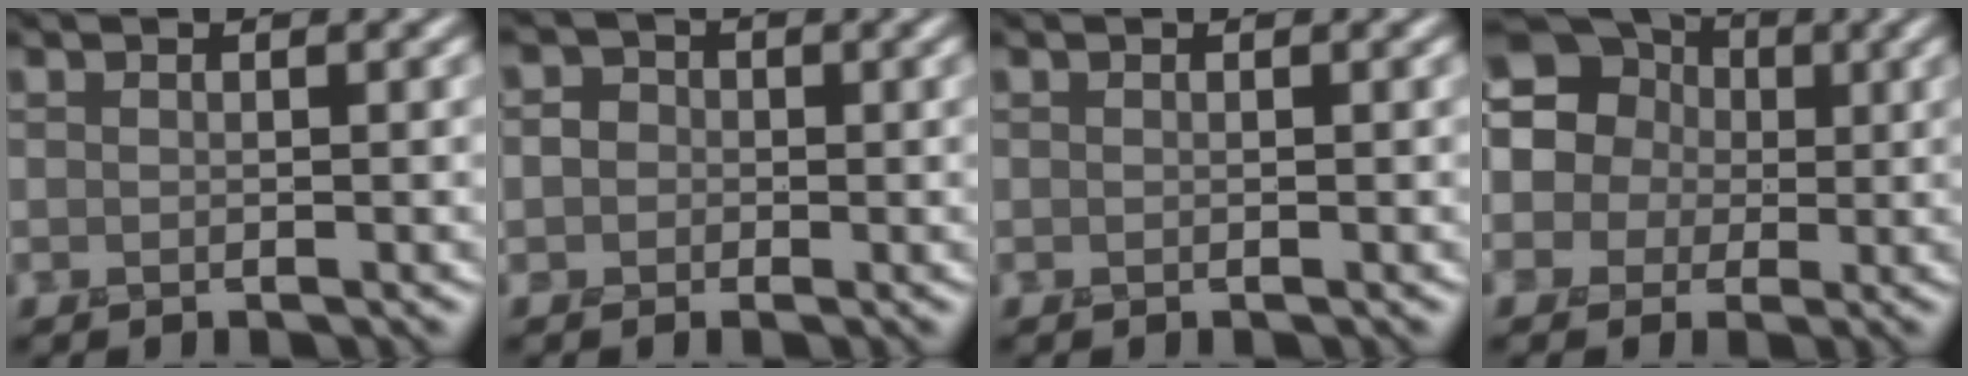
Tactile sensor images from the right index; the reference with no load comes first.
{"total": 2.1, "force": [-0.3, 2.0, 0.6], "torque": [0.009, 0.001, -0.016]}
{"total": 0.0}
{"total": 16.9, "force": [4.2, 15.1, 6.4], "torque": [-0.153, 0.039, 0.023]}